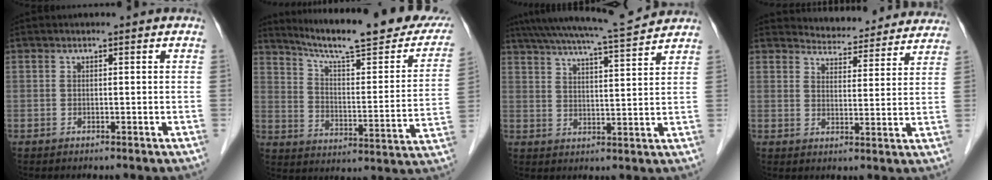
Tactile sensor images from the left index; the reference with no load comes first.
{"total": 25.1, "force": [21.3, 3.2, 12.8], "torque": [-0.190, -0.042, 0.282]}
{"total": 14.6, "force": [13.4, -0.3, 5.7], "torque": [-0.108, 0.007, 0.199]}
{"total": 13.2, "force": [12.8, 2.9, 1.2], "torque": [0.004, -0.007, 0.145]}